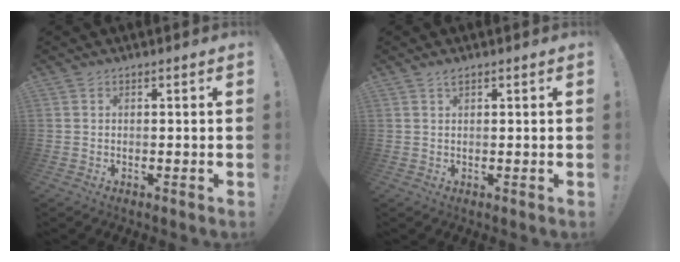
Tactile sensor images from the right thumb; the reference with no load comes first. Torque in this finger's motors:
{"motor_torque": [0.19, -0.25, 0.13, -0.05, 0.00]}